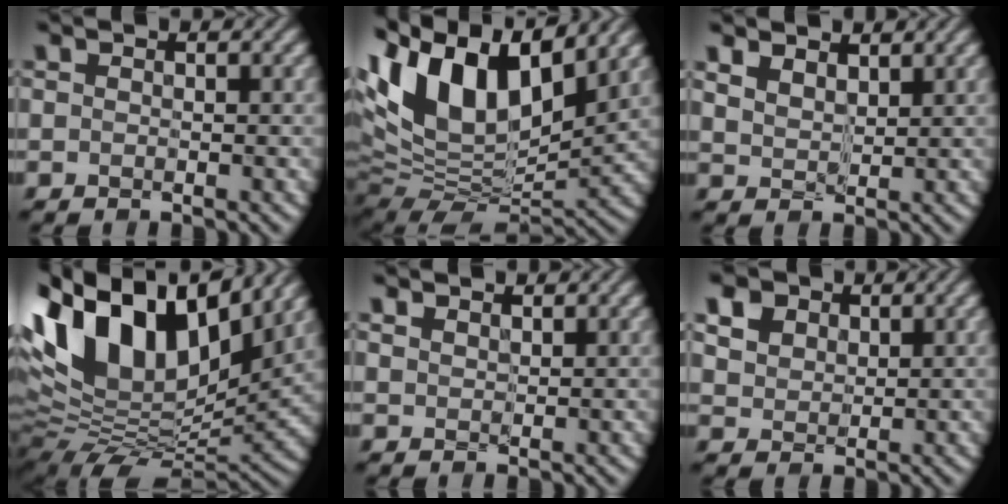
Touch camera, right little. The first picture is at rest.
{"total": 13.4, "force": [4.9, 7.1, 10.3], "torque": [-0.185, 0.026, 0.089]}
{"total": 4.7, "force": [3.4, 2.3, 2.3], "torque": [-0.066, 0.005, 0.056]}
{"total": 14.8, "force": [6.0, 8.4, 10.6], "torque": [-0.202, 0.030, 0.114]}
{"total": 2.4, "force": [2.0, 1.0, 1.0], "torque": [-0.026, 0.003, 0.031]}
{"total": 5.5, "force": [2.9, 4.0, 2.5], "torque": [-0.117, 0.010, 0.064]}